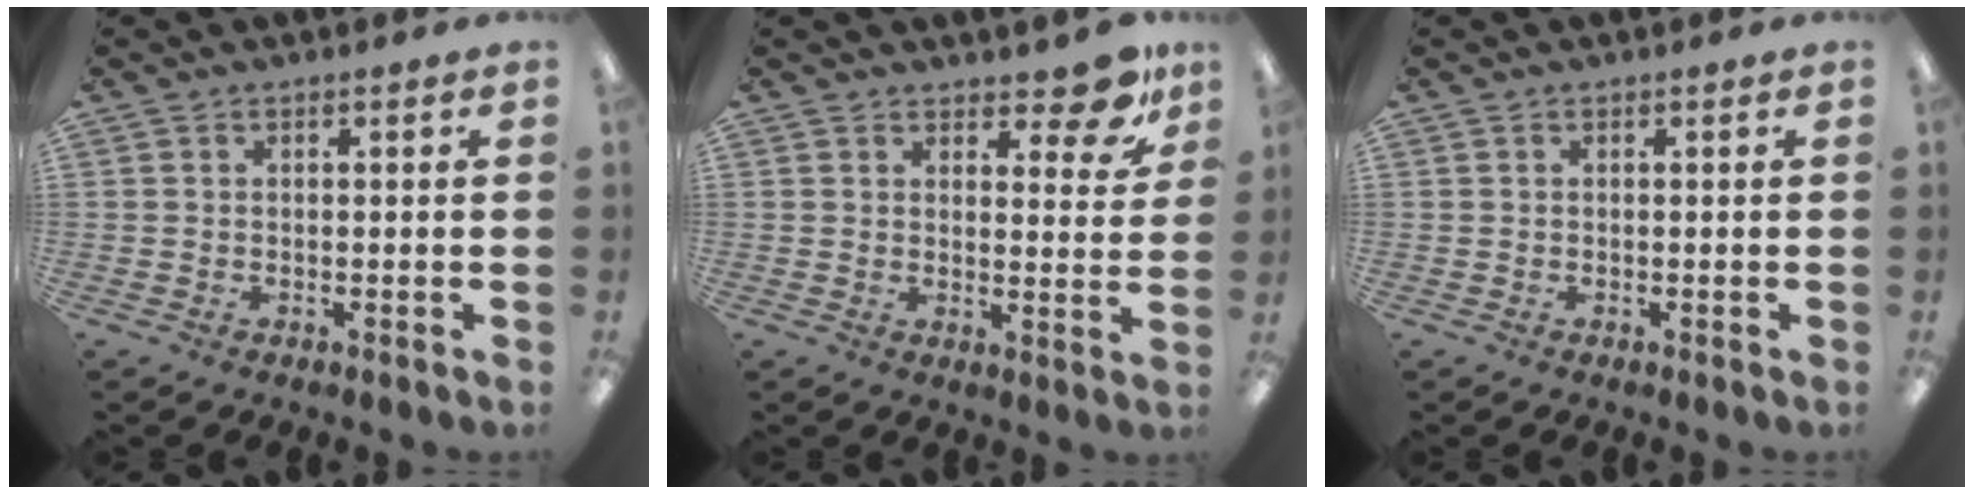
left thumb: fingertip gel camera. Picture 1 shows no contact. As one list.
[{"total": 9.7, "force": [7.8, 3.0, 4.8], "torque": [-0.052, -0.056, 0.134]}, {"total": 0.0}]